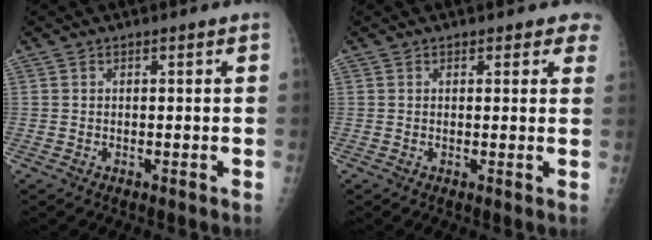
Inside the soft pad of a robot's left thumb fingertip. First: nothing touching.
{"total": 3.4, "force": [2.8, 1.9, 0.6], "torque": [0.030, -0.010, 0.012]}